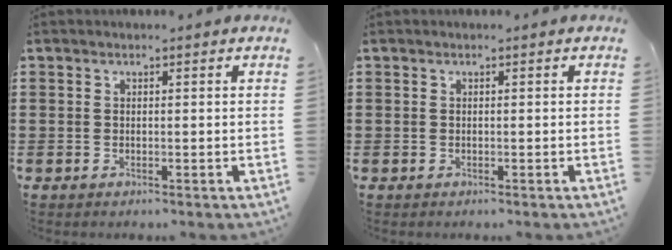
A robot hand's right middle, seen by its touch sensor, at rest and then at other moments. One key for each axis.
{"total": 0.0}